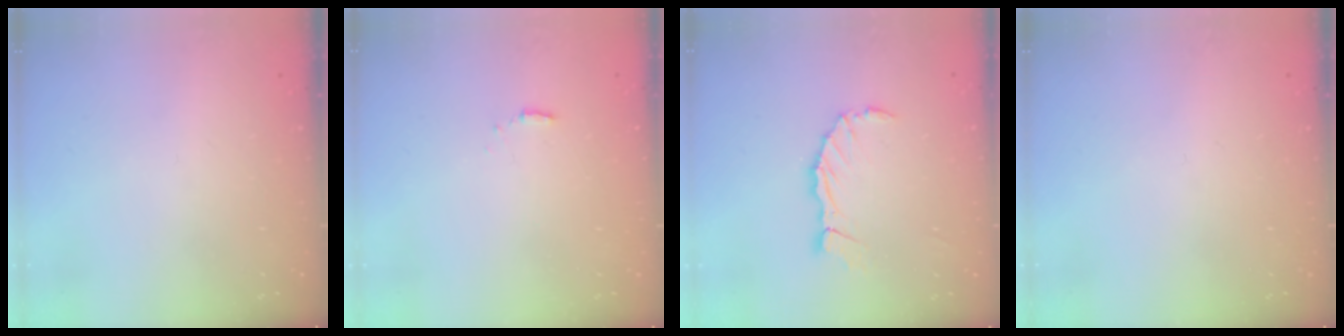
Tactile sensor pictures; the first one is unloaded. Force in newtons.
{"total": 1.3, "press": 1.3, "slide": 0.3}
{"total": 6.9, "press": 6.9, "slide": 1.0}
{"total": 0.0}